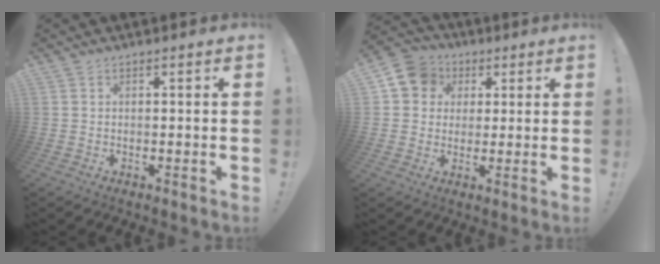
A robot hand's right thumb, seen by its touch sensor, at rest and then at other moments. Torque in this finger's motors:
{"motor_torque": [0.31, 1.25, 0.16, -0.13, 0.00]}